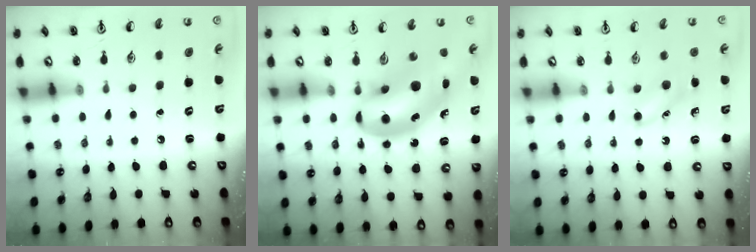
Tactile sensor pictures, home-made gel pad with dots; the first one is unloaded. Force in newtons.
{"total": 14.1, "press": 13.4, "slide": 4.2}
{"total": 4.3, "press": 4.1, "slide": 1.3}